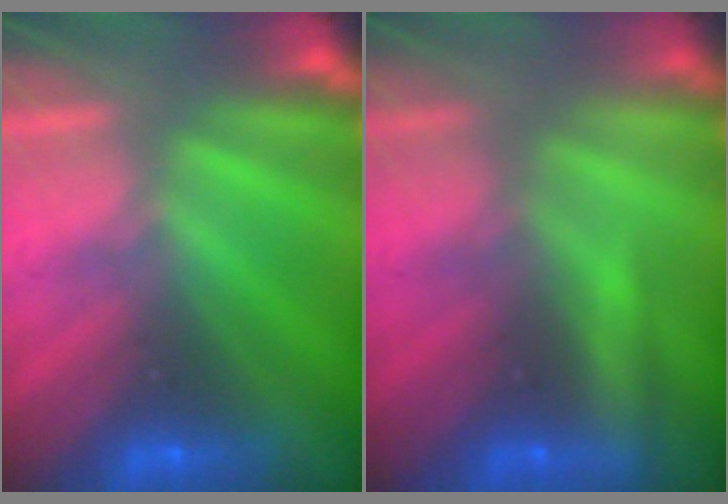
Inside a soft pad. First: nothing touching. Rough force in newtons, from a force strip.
{"total": 2.1}